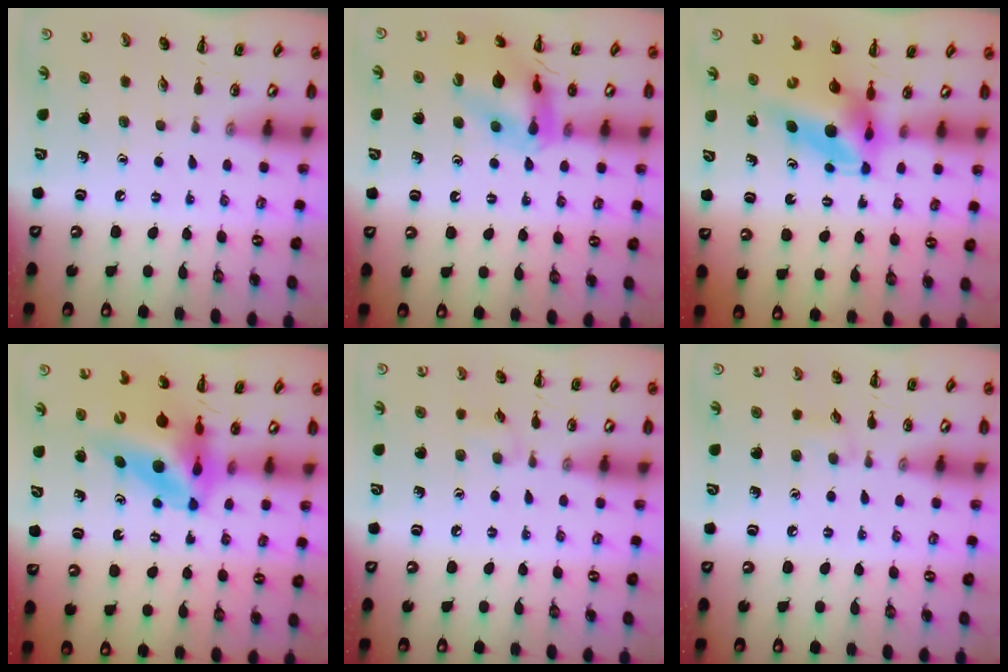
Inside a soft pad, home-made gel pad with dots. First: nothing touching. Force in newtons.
{"total": 14.2, "press": 14.1, "slide": 2.0}
{"total": 5.4, "press": 5.2, "slide": 1.6}
{"total": 9.7, "press": 9.2, "slide": 3.0}
{"total": 4.4, "press": 4.0, "slide": 1.8}
{"total": 5.1, "press": 4.8, "slide": 1.8}